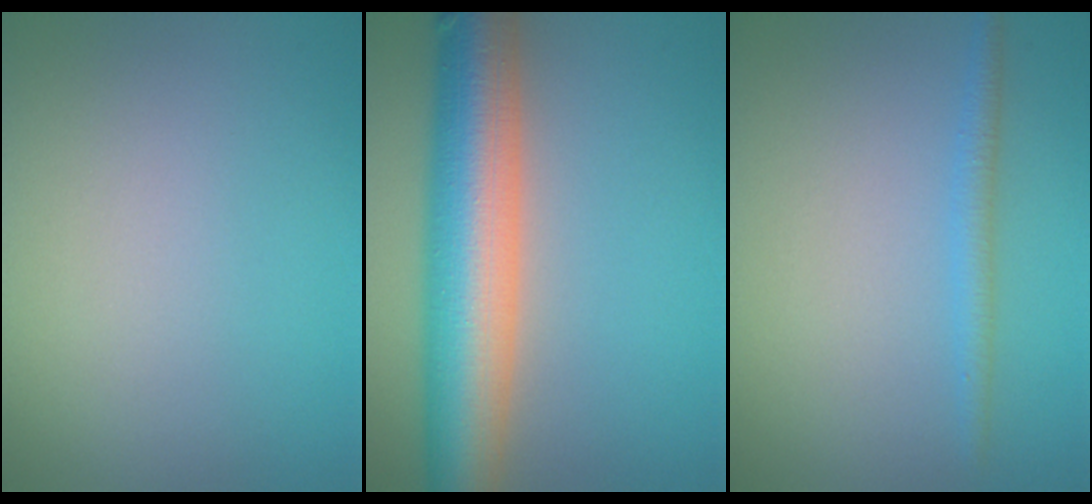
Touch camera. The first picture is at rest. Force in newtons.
{"total": 10.1, "press": 10.1, "slide": 0.4}
{"total": 1.6, "press": 1.6, "slide": 0.1}